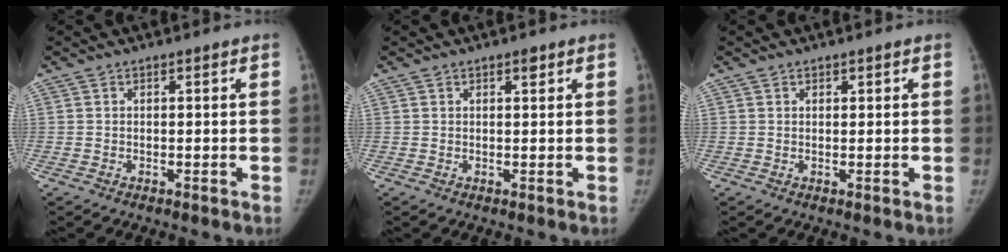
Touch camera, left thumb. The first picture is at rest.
{"total": 1.1, "force": [0.7, 0.5, 0.8], "torque": [-0.005, -0.001, 0.008]}
{"total": 0.6, "force": [0.3, 0.4, 0.2], "torque": [0.005, -0.001, 0.003]}